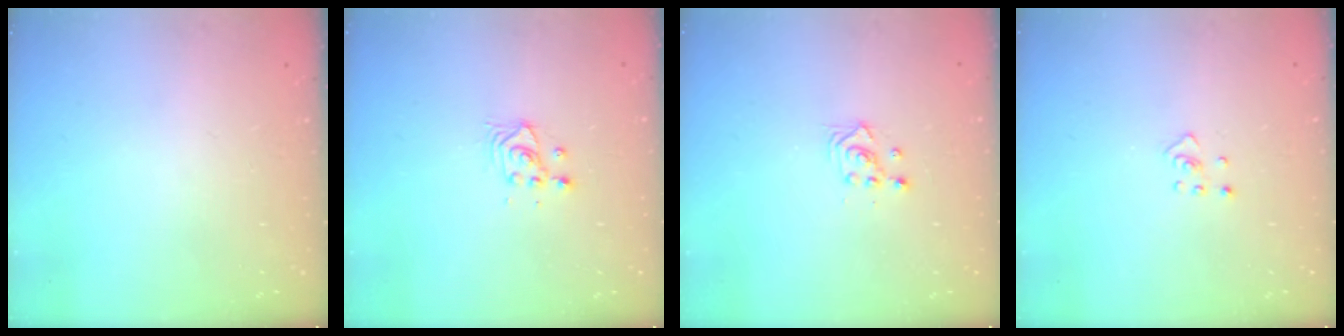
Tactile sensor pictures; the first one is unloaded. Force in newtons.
{"total": 3.7, "press": 3.7, "slide": 0.3}
{"total": 2.3, "press": 2.3, "slide": 0.3}
{"total": 2.4, "press": 2.3, "slide": 0.4}